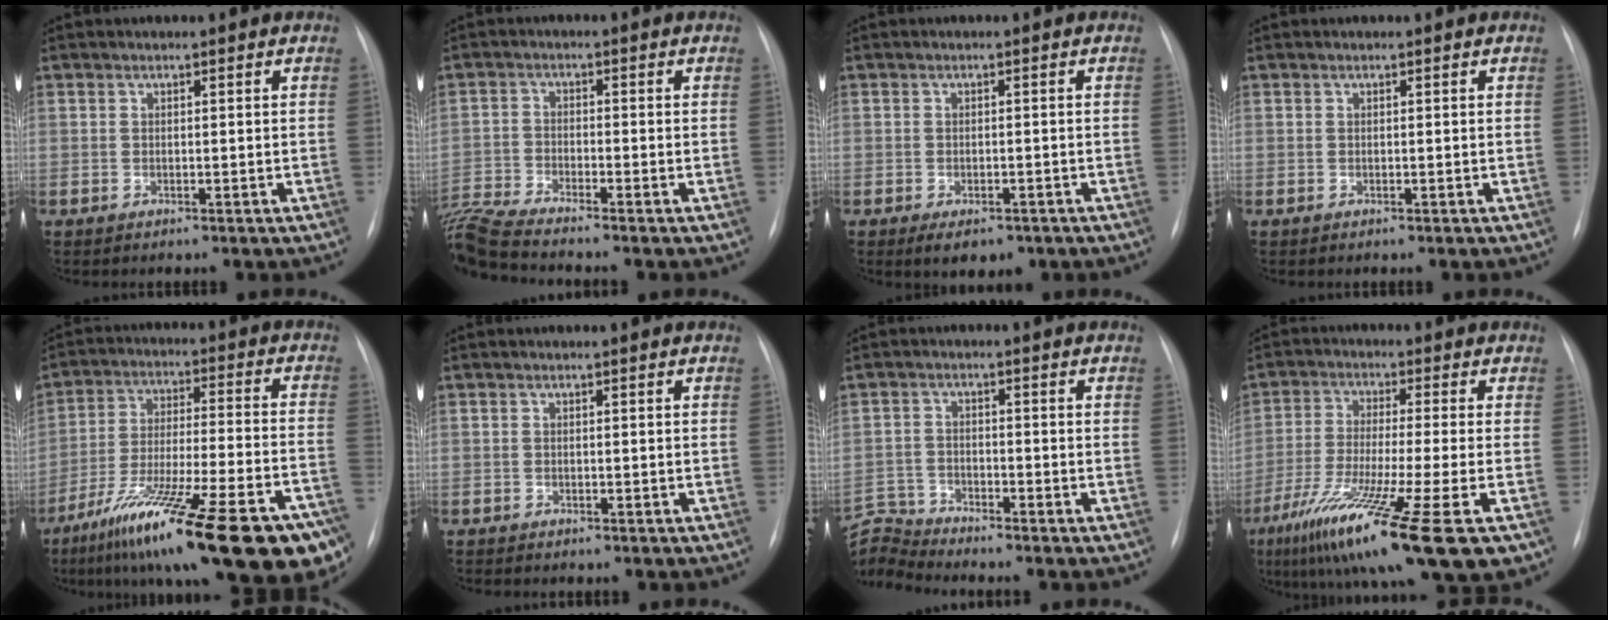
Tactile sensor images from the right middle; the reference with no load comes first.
{"total": 9.0, "force": [-8.3, -1.6, 2.9], "torque": [-0.069, -0.008, -0.160]}
{"total": 4.7, "force": [-3.0, 2.4, 2.7], "torque": [-0.034, -0.003, -0.034]}
{"total": 0.0}
{"total": 29.0, "force": [-18.7, 4.7, 21.6], "torque": [-0.269, -0.020, -0.293]}
{"total": 1.7, "force": [-1.4, 0.7, 0.5], "torque": [-0.009, 0.002, -0.018]}
{"total": 7.0, "force": [-6.9, -0.6, -0.8], "torque": [0.001, 0.013, -0.135]}
{"total": 17.9, "force": [-9.4, 0.4, 15.3], "torque": [-0.248, -0.053, -0.161]}